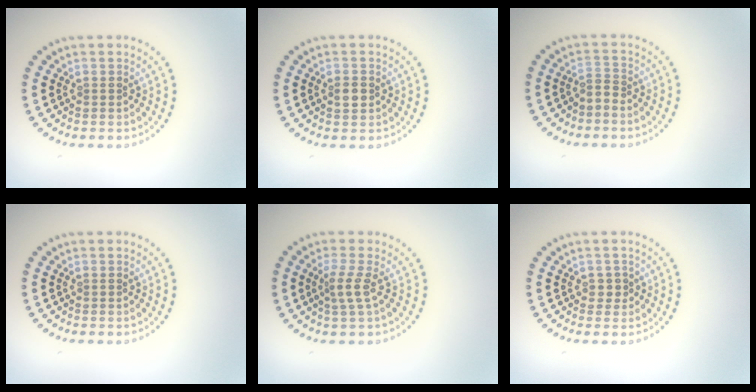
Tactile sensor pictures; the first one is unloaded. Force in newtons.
{"total": 1.5, "press": 1.4, "slide": 0.2}
{"total": 1.1, "press": 0.5, "slide": 0.9}
{"total": 0.0}
{"total": 1.9, "press": 1.4, "slide": 1.3}
{"total": 1.0, "press": 0.9, "slide": 0.5}